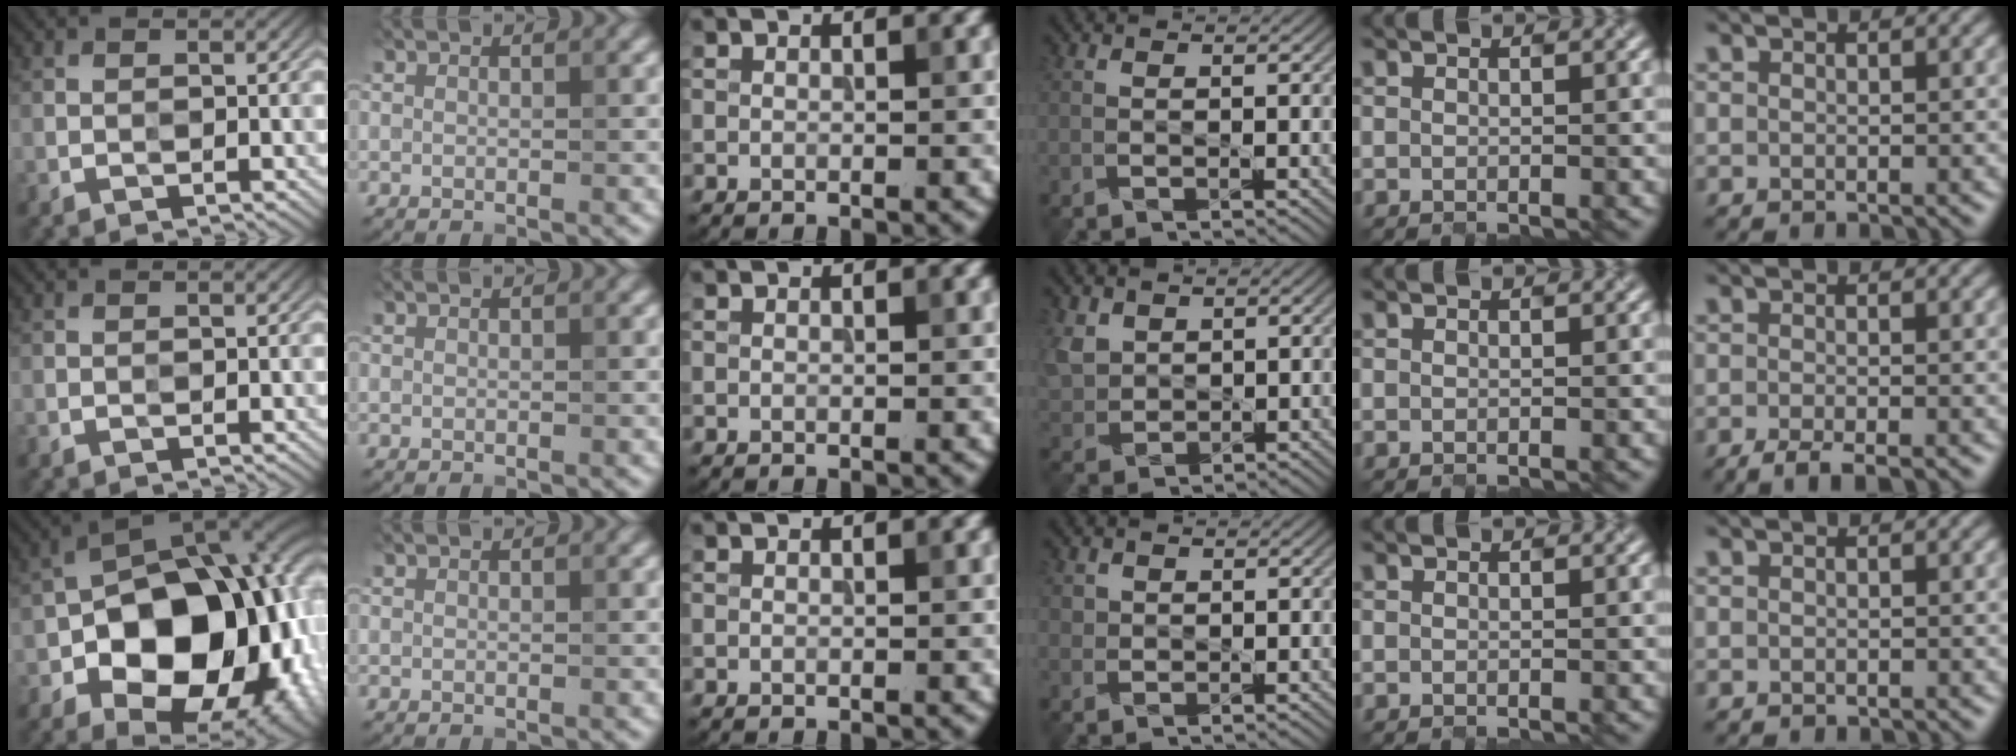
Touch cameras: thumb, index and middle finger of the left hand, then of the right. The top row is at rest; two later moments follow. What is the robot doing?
{"motion": "close", "object": "jewelry box"}